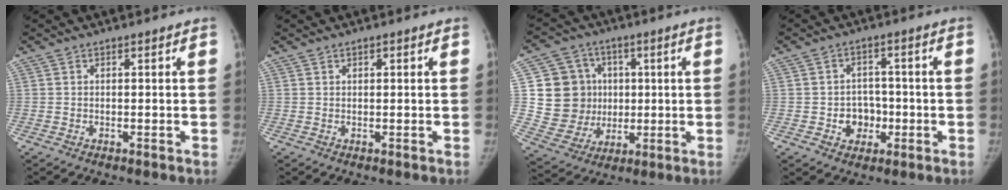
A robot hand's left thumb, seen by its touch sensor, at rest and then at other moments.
{"total": 0.8, "force": [0.3, 0.5, 0.4], "torque": [-0.002, 0.000, 0.004]}
{"total": 15.1, "force": [2.1, 13.8, 5.5], "torque": [-0.061, 0.008, 0.057]}
{"total": 6.2, "force": [-1.6, 5.3, 2.7], "torque": [-0.007, 0.017, -0.024]}